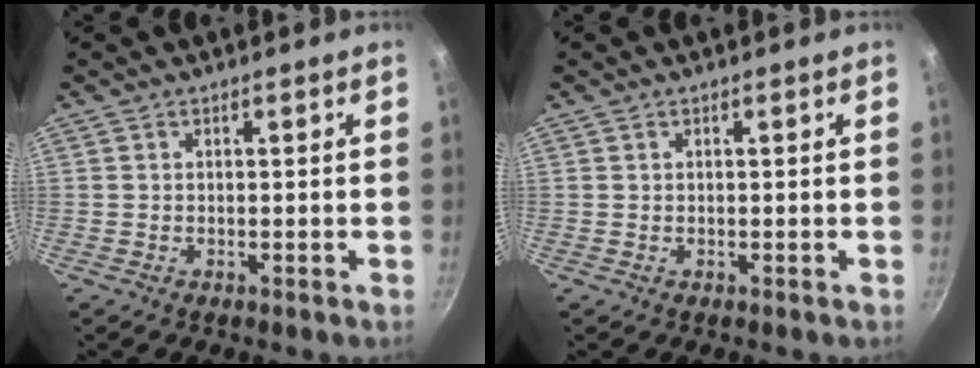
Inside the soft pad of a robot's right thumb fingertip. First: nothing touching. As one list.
[{"total": 0.0}]